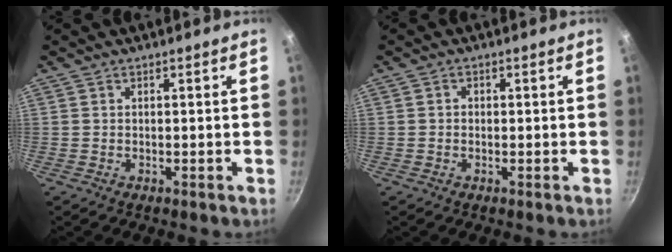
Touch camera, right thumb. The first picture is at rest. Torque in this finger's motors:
{"motor_torque": [-0.54, 0.38, 0.18, -0.31, -0.02]}